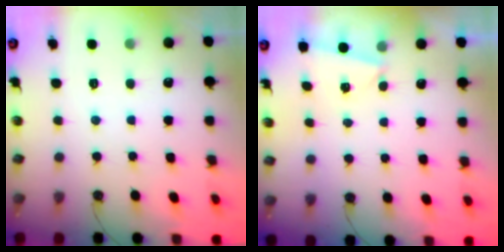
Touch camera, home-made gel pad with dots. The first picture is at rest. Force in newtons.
{"total": 2.0, "press": 0.9, "slide": 1.8}